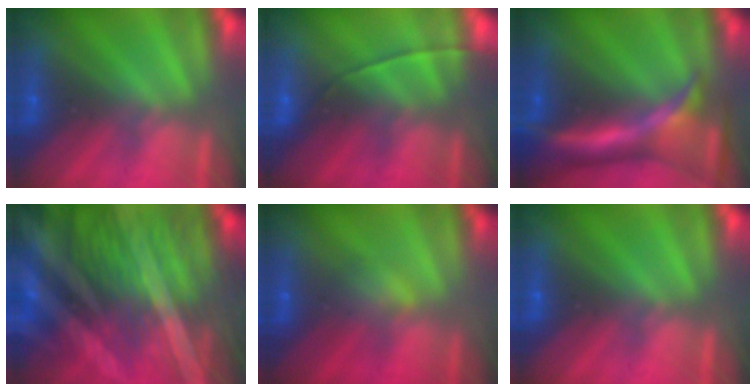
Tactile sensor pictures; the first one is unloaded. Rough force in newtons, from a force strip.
{"total": 1.9}
{"total": 7.6}
{"total": 9.8}
{"total": 2.7}
{"total": 0.0}